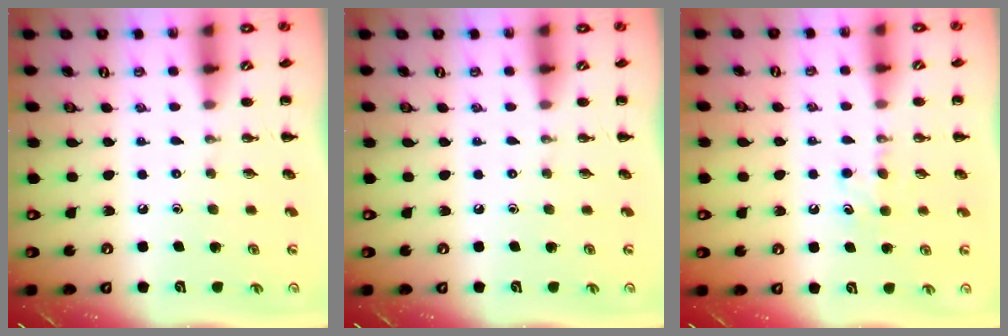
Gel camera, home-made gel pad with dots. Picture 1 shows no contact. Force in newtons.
{"total": 0.0}
{"total": 5.7, "press": 5.5, "slide": 1.5}